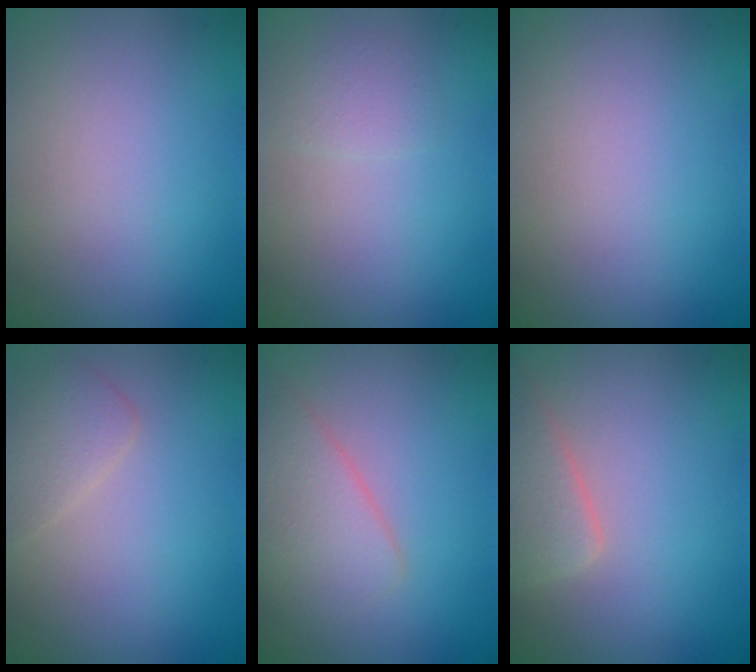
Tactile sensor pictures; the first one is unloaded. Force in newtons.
{"total": 1.2, "press": 1.2, "slide": 0.1}
{"total": 0.0}
{"total": 1.9, "press": 1.9, "slide": 0.0}
{"total": 3.5, "press": 3.5, "slide": 0.1}
{"total": 2.8, "press": 2.8, "slide": 0.3}